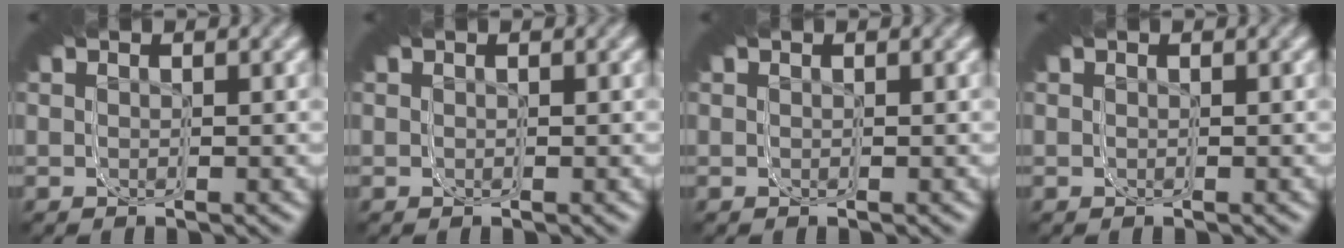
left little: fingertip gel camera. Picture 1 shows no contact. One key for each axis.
{"total": 0.0}
{"total": 0.0}
{"total": 0.0}